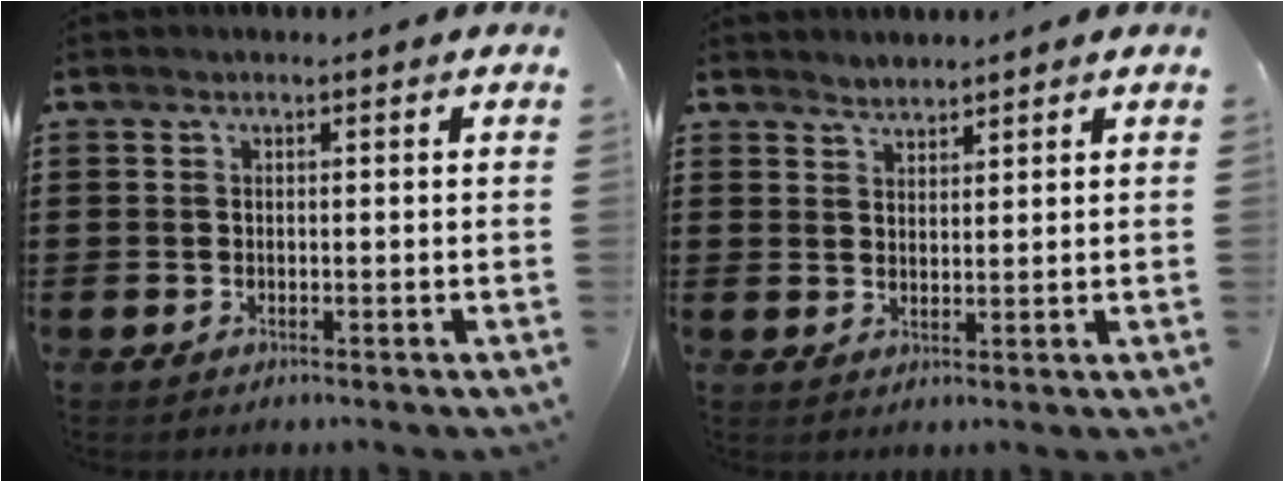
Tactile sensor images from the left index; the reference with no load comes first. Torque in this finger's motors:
{"motor_torque": [-0.43, 0.88, -0.13, -0.01]}